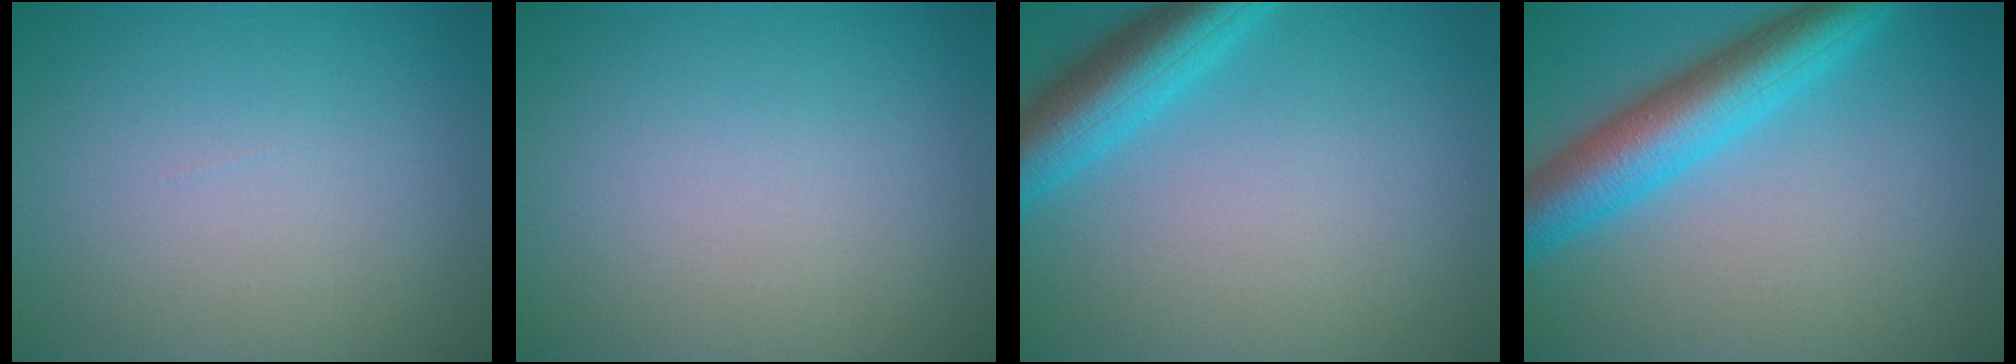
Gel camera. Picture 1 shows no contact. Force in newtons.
{"total": 0.0}
{"total": 5.4, "press": 5.4, "slide": 0.4}
{"total": 6.9, "press": 6.8, "slide": 0.5}